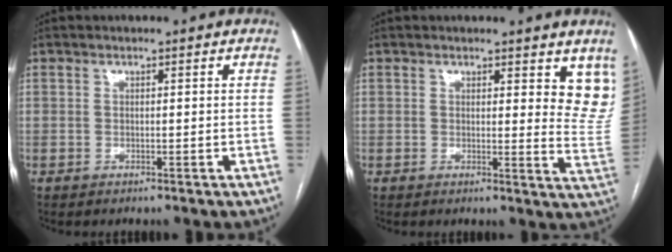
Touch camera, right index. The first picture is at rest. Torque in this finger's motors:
{"motor_torque": [0.05, 0.10, 0.02, 0.00]}